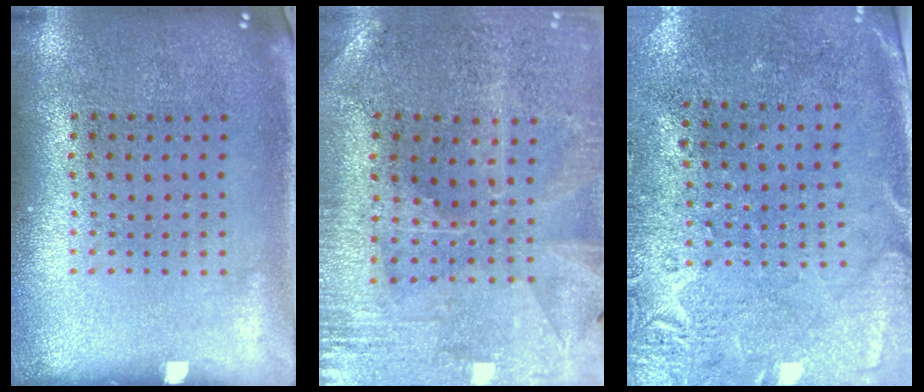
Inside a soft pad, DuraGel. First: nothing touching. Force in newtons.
{"total": 0.9, "press": 0.8, "slide": 0.3}
{"total": 2.7, "press": 2.2, "slide": 1.6}